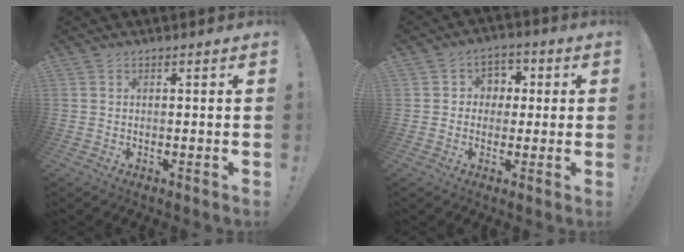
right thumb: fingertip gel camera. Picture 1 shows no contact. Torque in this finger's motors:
{"motor_torque": [-0.48, 0.04, -0.27, 0.29, 0.11]}